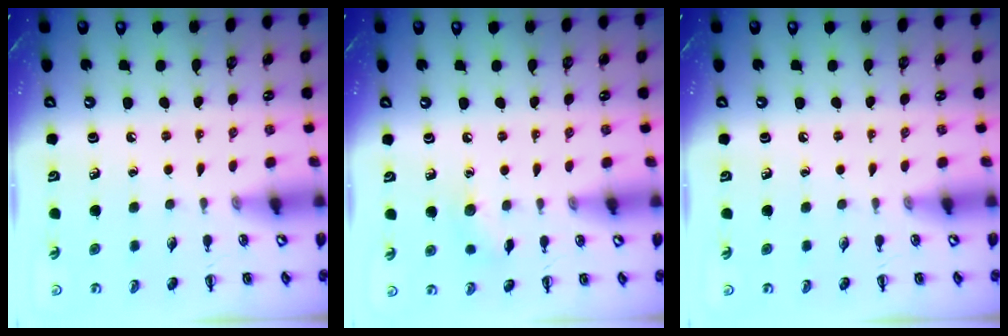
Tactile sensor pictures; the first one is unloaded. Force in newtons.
{"total": 6.5, "press": 6.4, "slide": 1.4}
{"total": 0.0}